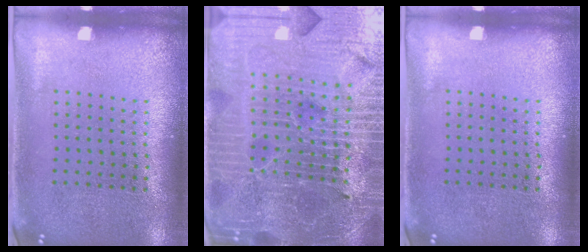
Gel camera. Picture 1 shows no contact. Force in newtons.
{"total": 6.1, "press": 5.5, "slide": 2.5}
{"total": 0.0}